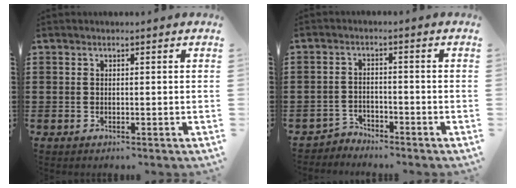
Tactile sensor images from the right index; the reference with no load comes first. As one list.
[{"total": 2.4, "force": [-2.4, 0.4, -0.3], "torque": [-0.005, 0.003, -0.053]}]